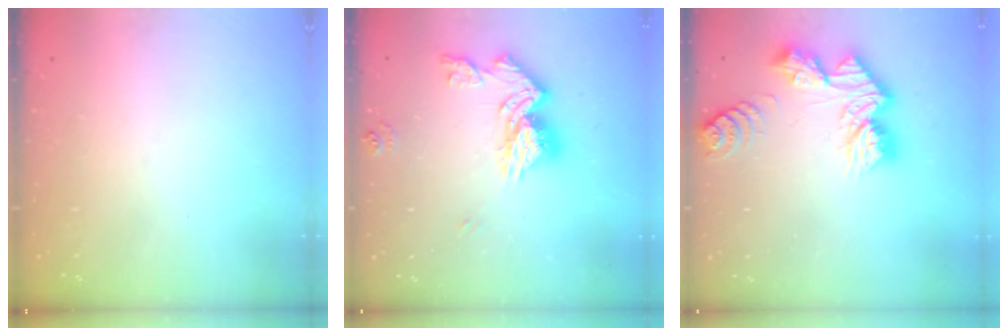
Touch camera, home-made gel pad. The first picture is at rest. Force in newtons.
{"total": 14.3, "press": 14.2, "slide": 1.5}
{"total": 12.8, "press": 12.7, "slide": 1.1}